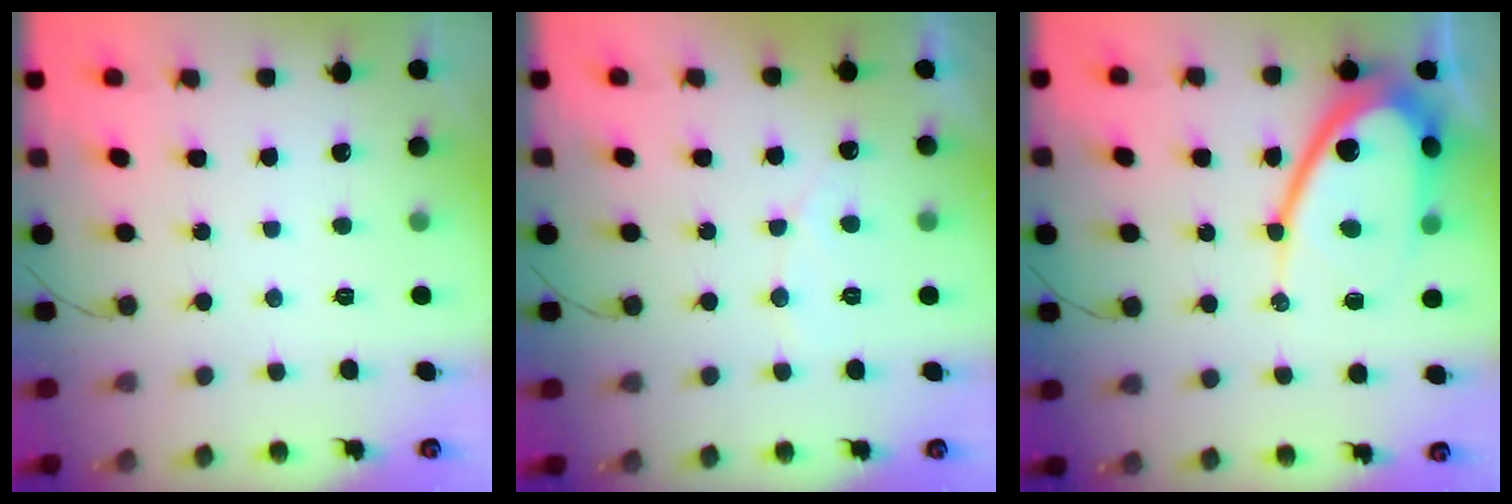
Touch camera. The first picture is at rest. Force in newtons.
{"total": 3.9, "press": 3.9, "slide": 0.1}
{"total": 16.6, "press": 16.5, "slide": 1.5}